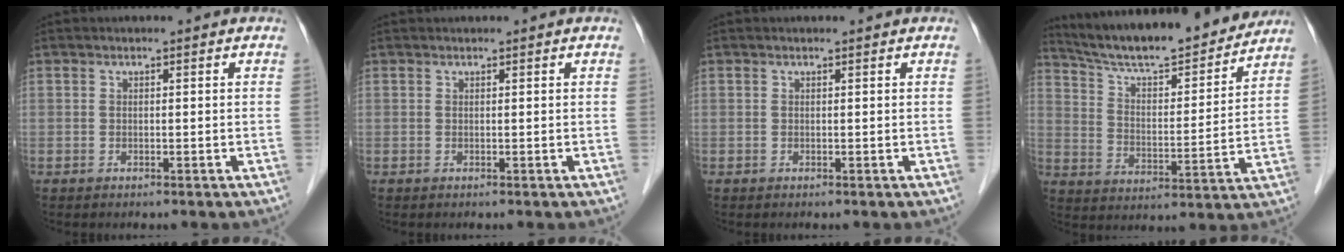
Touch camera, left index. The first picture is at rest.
{"total": 1.4, "force": [1.3, 0.2, 0.2], "torque": [-0.009, 0.020, 0.021]}
{"total": 0.8, "force": [0.8, 0.1, 0.1], "torque": [-0.010, 0.005, 0.010]}
{"total": 18.9, "force": [17.4, 2.2, 7.0], "torque": [-0.117, -0.007, 0.266]}